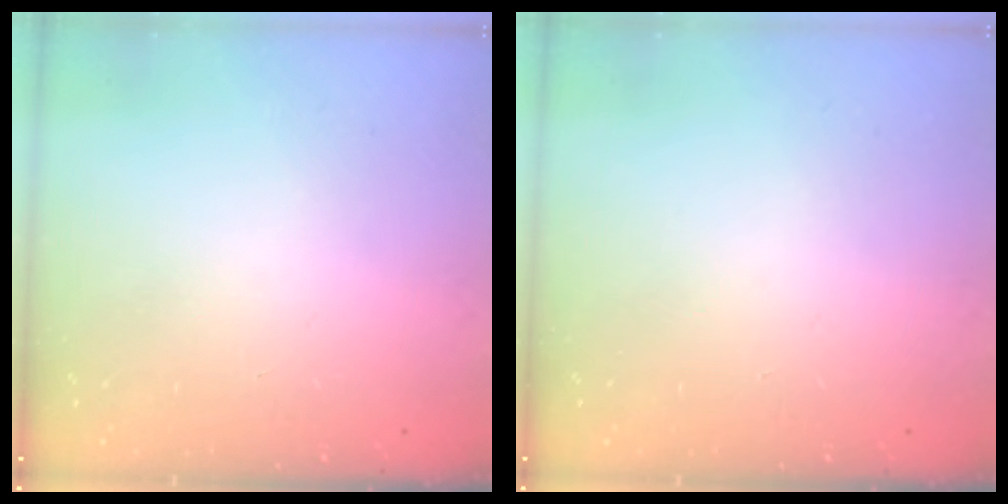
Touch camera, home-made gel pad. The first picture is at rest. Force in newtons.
{"total": 0.0}